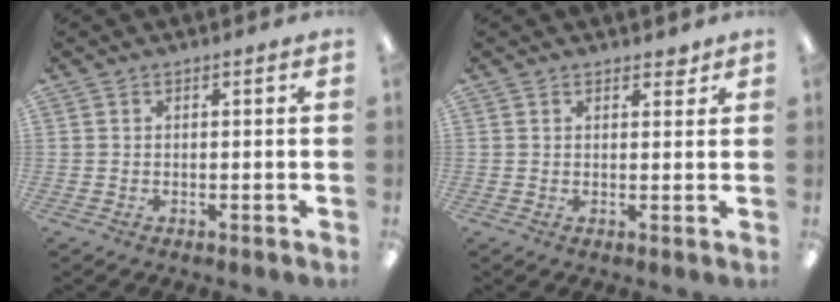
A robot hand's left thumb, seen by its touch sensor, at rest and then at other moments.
{"total": 1.8, "force": [1.5, 0.8, 0.6], "torque": [0.003, -0.006, 0.025]}